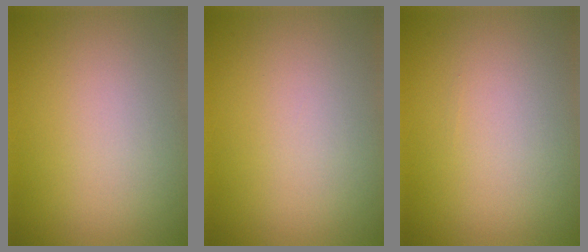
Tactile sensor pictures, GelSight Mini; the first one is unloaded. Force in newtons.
{"total": 0.0}
{"total": 0.0}